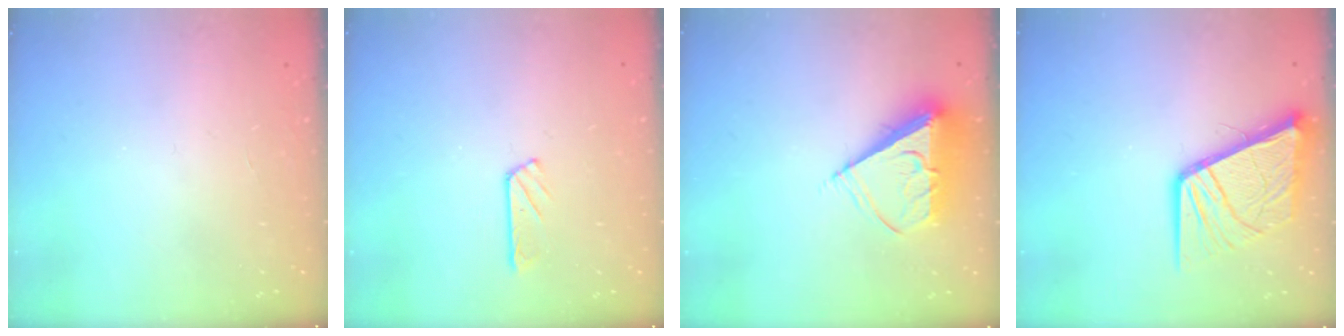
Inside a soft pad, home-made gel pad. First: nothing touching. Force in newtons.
{"total": 2.9, "press": 2.9, "slide": 0.3}
{"total": 9.5, "press": 9.4, "slide": 1.3}
{"total": 14.4, "press": 14.3, "slide": 1.7}